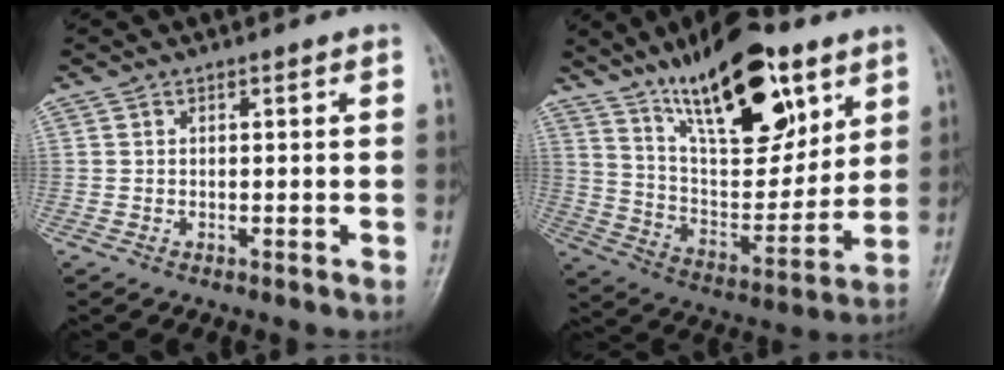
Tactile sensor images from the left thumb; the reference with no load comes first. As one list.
[{"total": 22.8, "force": [13.7, 9.3, 15.7], "torque": [-0.207, -0.061, 0.239]}]